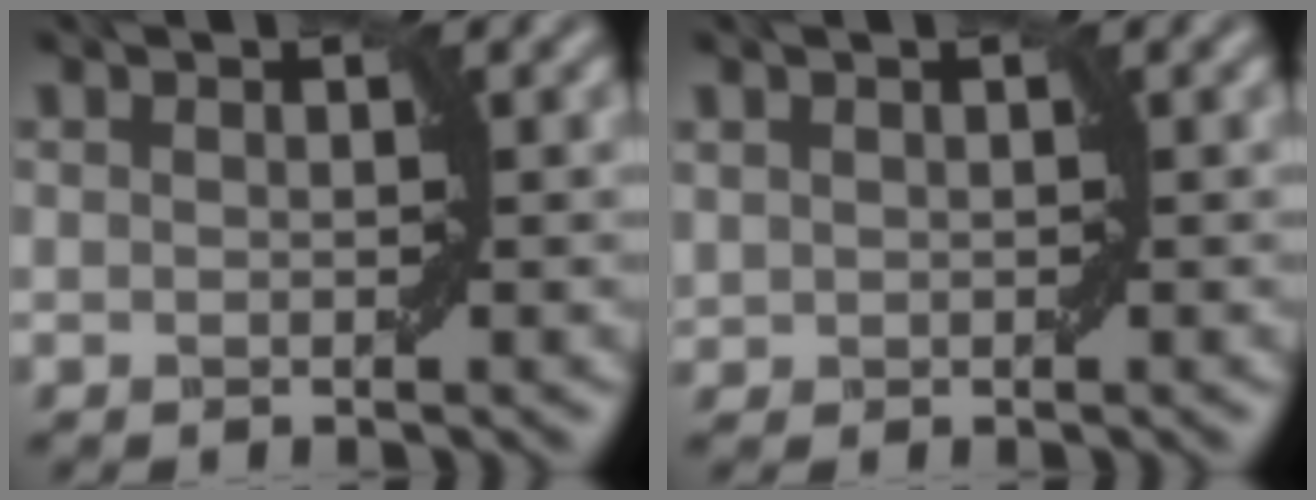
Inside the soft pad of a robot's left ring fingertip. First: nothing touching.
{"total": 0.7, "force": [0.3, 0.5, 0.2], "torque": [-0.005, 0.004, 0.010]}